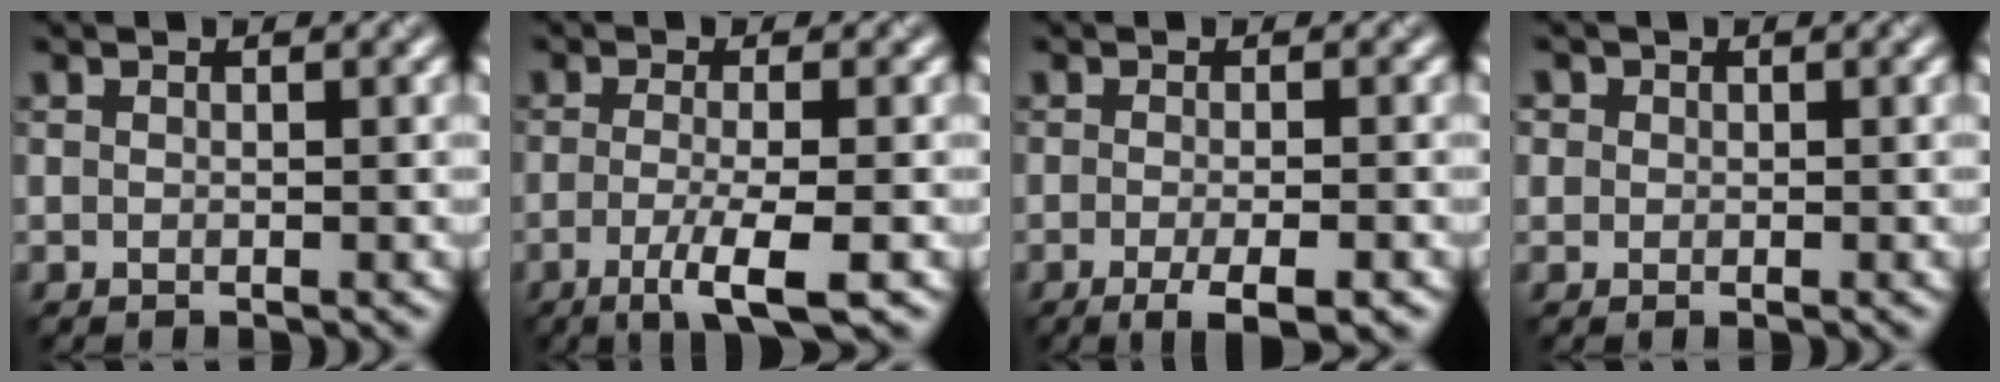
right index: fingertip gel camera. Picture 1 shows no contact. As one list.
[{"total": 4.3, "force": [-2.2, 0.6, 3.6], "torque": [-0.068, -0.003, -0.037]}, {"total": 3.9, "force": [-2.2, 0.7, 3.1], "torque": [-0.047, 0.001, -0.023]}, {"total": 0.5, "force": [0.0, 0.4, -0.4], "torque": [0.005, 0.005, 0.004]}]